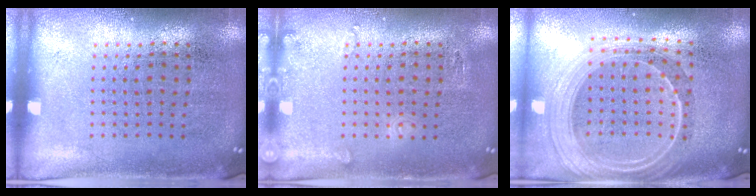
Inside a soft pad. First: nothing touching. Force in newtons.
{"total": 1.3, "press": 1.3, "slide": 0.2}
{"total": 2.3, "press": 2.0, "slide": 1.1}